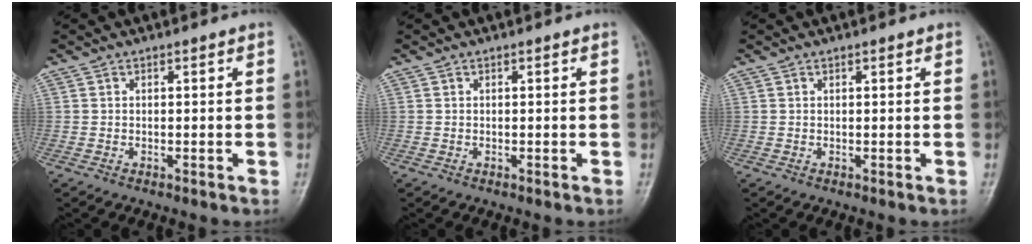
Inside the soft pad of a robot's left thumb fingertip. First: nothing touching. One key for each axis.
{"total": 0.0}
{"total": 0.7, "fx": 0.4, "fy": 0.2, "fz": 0.5, "tx": -0.008, "ty": -0.001, "tz": 0.005}